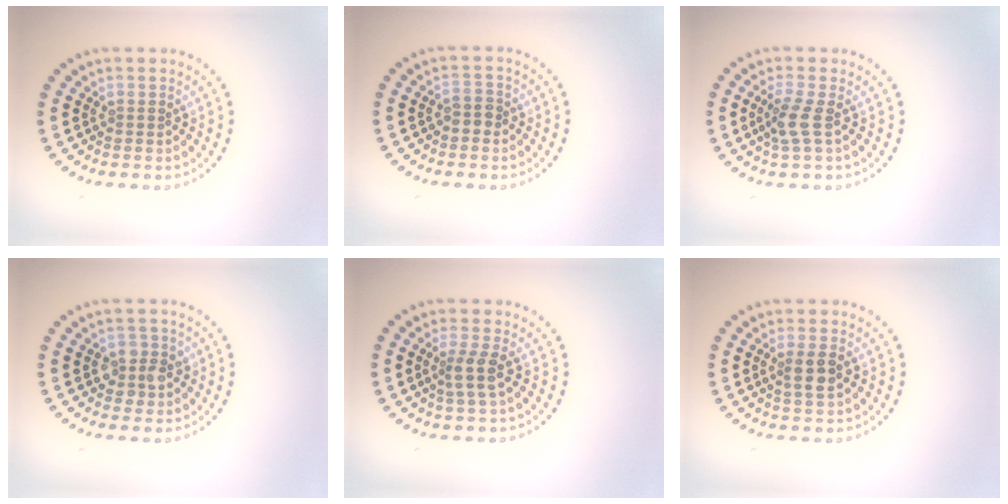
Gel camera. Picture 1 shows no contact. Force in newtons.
{"total": 1.4, "press": 1.3, "slide": 0.5}
{"total": 2.1, "press": 1.7, "slide": 1.2}
{"total": 2.3, "press": 2.1, "slide": 0.8}
{"total": 2.2, "press": 1.8, "slide": 1.3}
{"total": 2.1, "press": 1.9, "slide": 0.8}